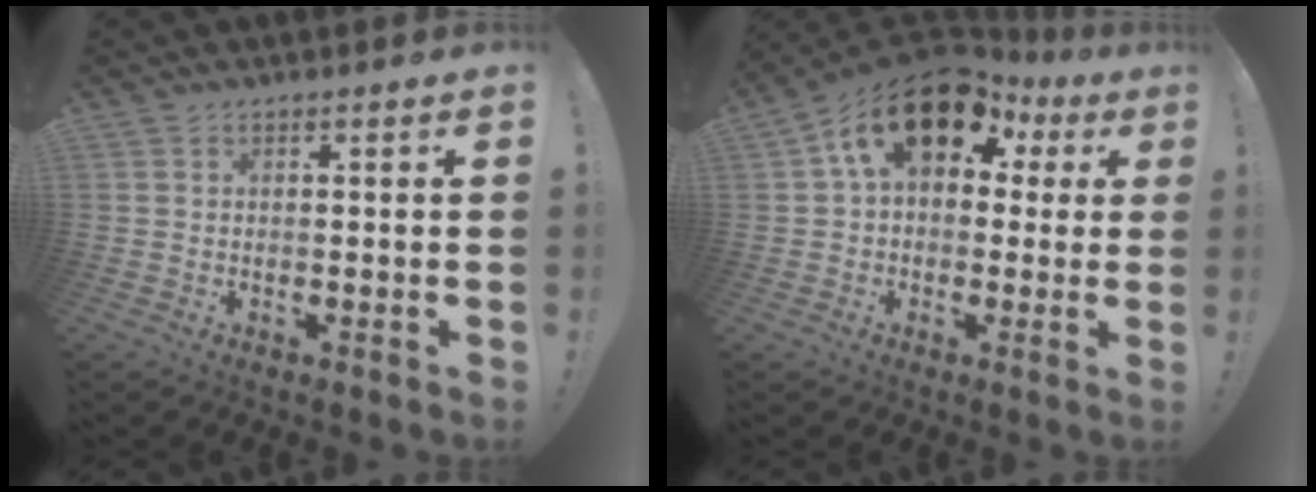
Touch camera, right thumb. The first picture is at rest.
{"total": 17.2, "force": [7.3, 10.3, 11.7], "torque": [-0.191, -0.024, 0.127]}